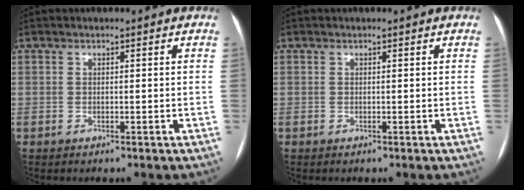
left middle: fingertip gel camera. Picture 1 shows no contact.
{"total": 0.0}